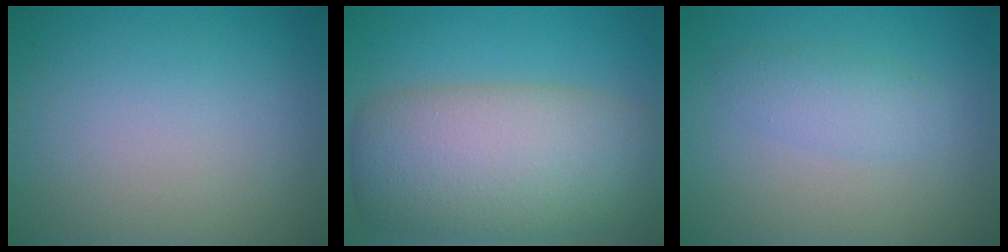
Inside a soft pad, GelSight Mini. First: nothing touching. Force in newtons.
{"total": 10.8, "press": 10.8, "slide": 0.4}
{"total": 2.2, "press": 2.2, "slide": 0.1}